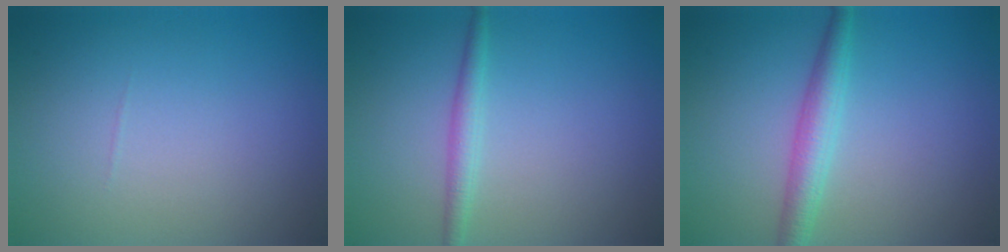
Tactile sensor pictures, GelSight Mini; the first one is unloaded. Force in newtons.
{"total": 1.7, "press": 1.7, "slide": 0.1}
{"total": 2.9, "press": 2.9, "slide": 0.1}